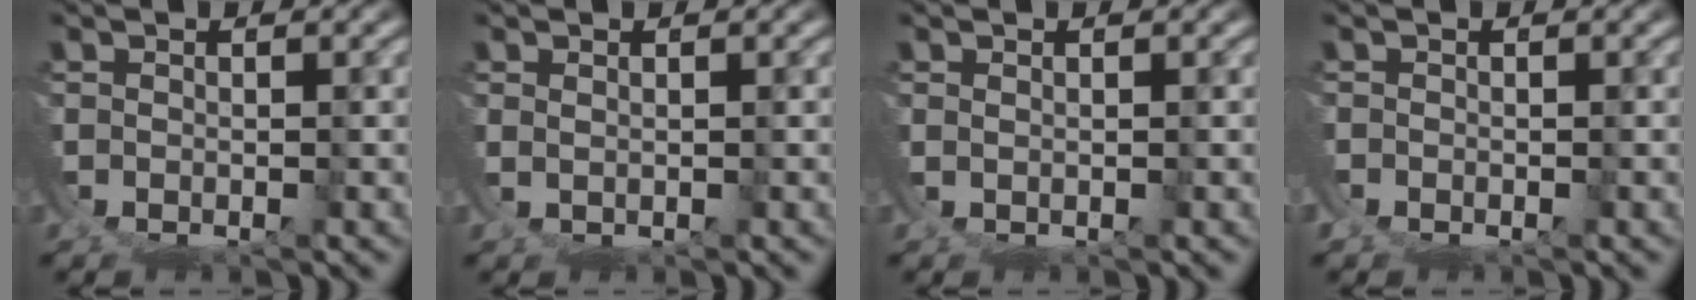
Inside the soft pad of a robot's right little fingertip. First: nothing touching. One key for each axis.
{"total": 0.6, "fx": 0.6, "fy": 0.0, "fz": 0.3, "tx": -0.006, "ty": -0.001, "tz": 0.012}
{"total": 0.5, "fx": 0.5, "fy": -0.3, "fz": 0.2, "tx": -0.001, "ty": 0.000, "tz": 0.009}
{"total": 2.9, "fx": -1.1, "fy": 2.7, "fz": 0.4, "tx": -0.026, "ty": -0.005, "tz": -0.024}